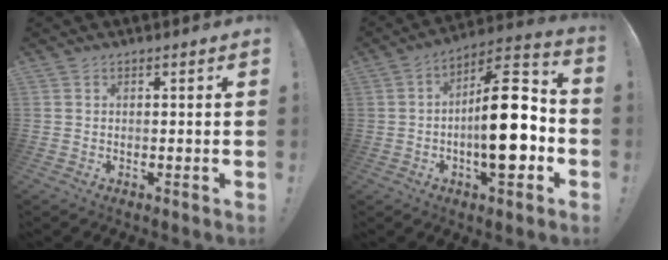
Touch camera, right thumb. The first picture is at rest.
{"total": 20.2, "force": [-3.5, 8.7, 17.9], "torque": [-0.263, 0.026, -0.052]}